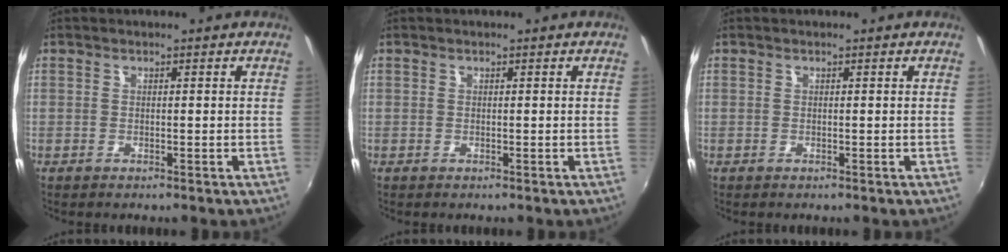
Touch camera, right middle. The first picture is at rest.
{"total": 0.0}
{"total": 0.0}